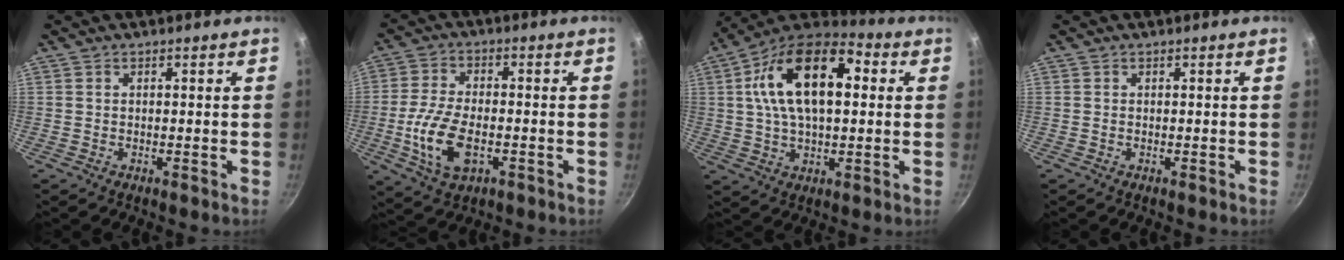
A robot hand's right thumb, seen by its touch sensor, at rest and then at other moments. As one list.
[{"total": 11.2, "force": [-3.0, 6.0, 9.0], "torque": [-0.180, 0.006, -0.052]}, {"total": 19.4, "force": [3.9, 10.2, 16.0], "torque": [-0.268, 0.024, 0.055]}, {"total": 0.0}]